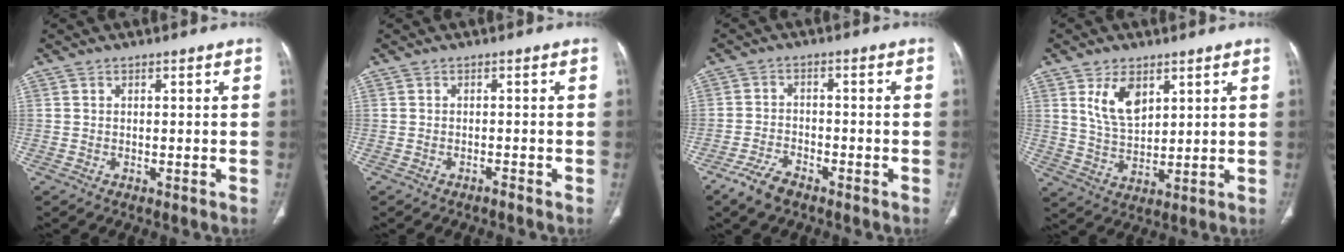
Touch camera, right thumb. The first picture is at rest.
{"total": 0.7, "force": [-0.6, 0.0, 0.3], "torque": [-0.008, 0.005, -0.010]}
{"total": 5.4, "force": [-4.0, 2.3, 2.8], "torque": [-0.062, 0.014, -0.073]}
{"total": 8.2, "force": [3.8, 4.6, 5.6], "torque": [-0.088, -0.022, 0.081]}